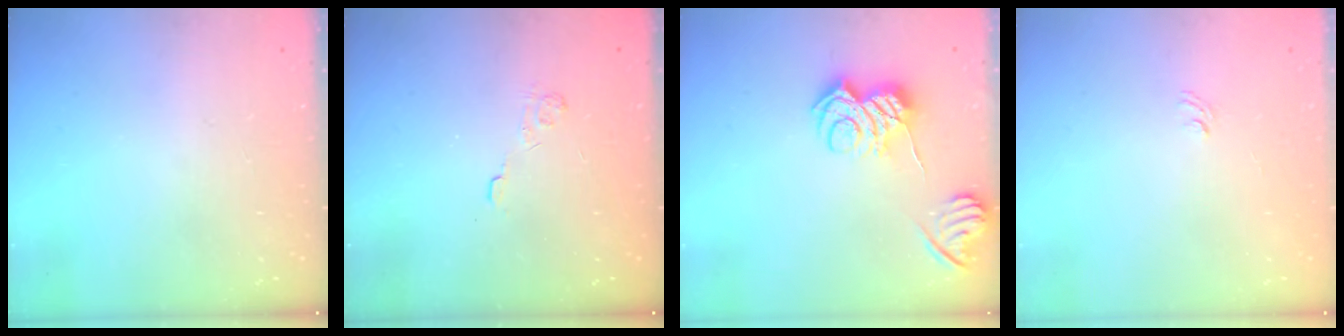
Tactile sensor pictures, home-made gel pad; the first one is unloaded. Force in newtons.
{"total": 2.4, "press": 1.9, "slide": 1.5}
{"total": 8.9, "press": 8.9, "slide": 0.9}
{"total": 1.6, "press": 1.2, "slide": 1.0}